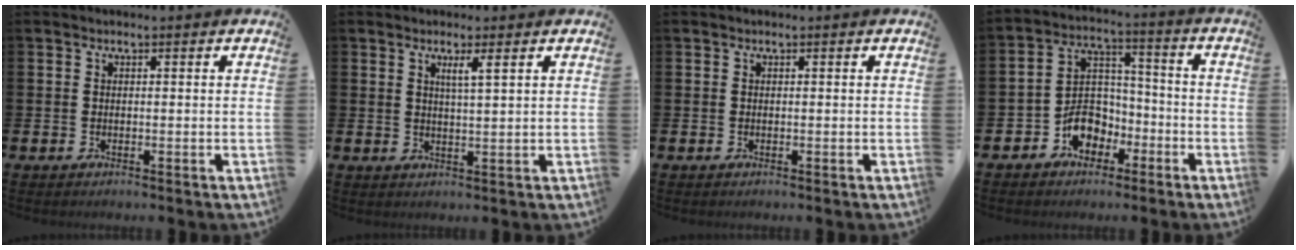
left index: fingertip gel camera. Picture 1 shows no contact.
{"total": 2.3, "force": [1.7, -0.1, 1.6], "torque": [-0.028, -0.006, 0.027]}
{"total": 0.0}
{"total": 6.6, "force": [-3.3, 5.0, 2.8], "torque": [-0.069, 0.010, -0.067]}